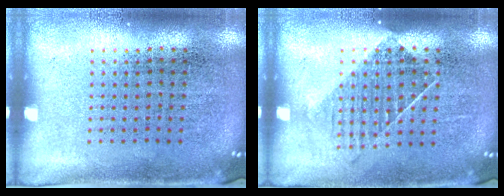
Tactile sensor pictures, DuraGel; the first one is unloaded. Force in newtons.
{"total": 1.1, "press": 0.9, "slide": 0.6}